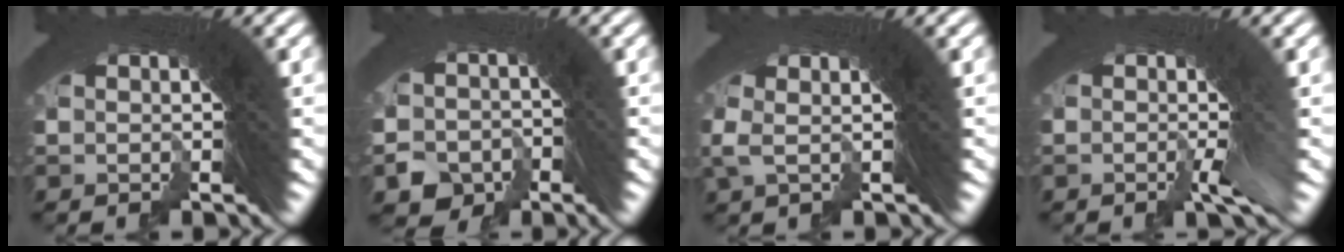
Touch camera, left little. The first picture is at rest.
{"total": 6.8, "force": [-3.3, 5.5, 2.0], "torque": [-0.050, -0.037, -0.047]}
{"total": 2.6, "force": [0.8, 0.4, 2.4], "torque": [-0.034, 0.012, 0.009]}
{"total": 2.2, "force": [-0.8, -0.3, 2.1], "torque": [-0.026, 0.016, -0.024]}